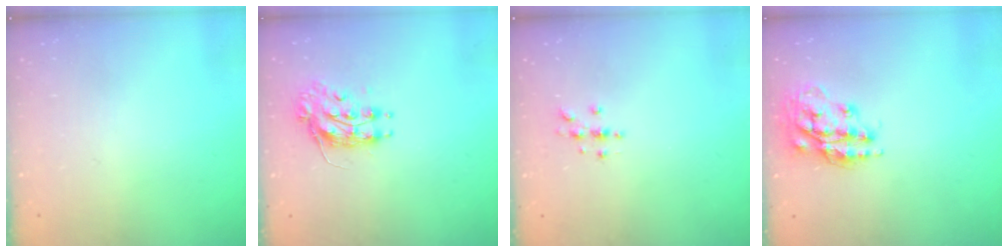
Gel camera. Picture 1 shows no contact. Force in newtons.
{"total": 8.3, "press": 8.3, "slide": 0.2}
{"total": 3.0, "press": 3.0, "slide": 0.4}
{"total": 15.4, "press": 15.3, "slide": 1.1}